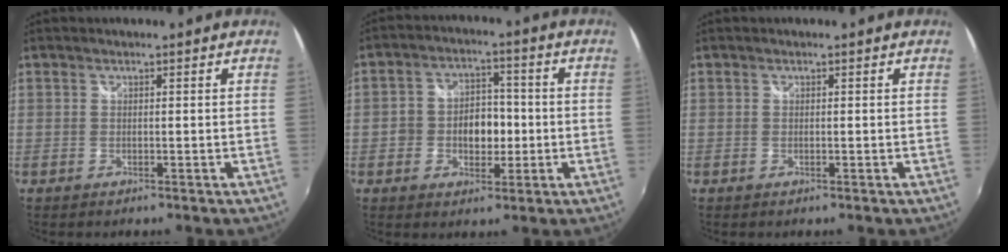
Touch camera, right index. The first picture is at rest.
{"total": 7.7, "force": [-1.6, 5.6, 5.0], "torque": [-0.090, 0.013, -0.021]}
{"total": 0.0}